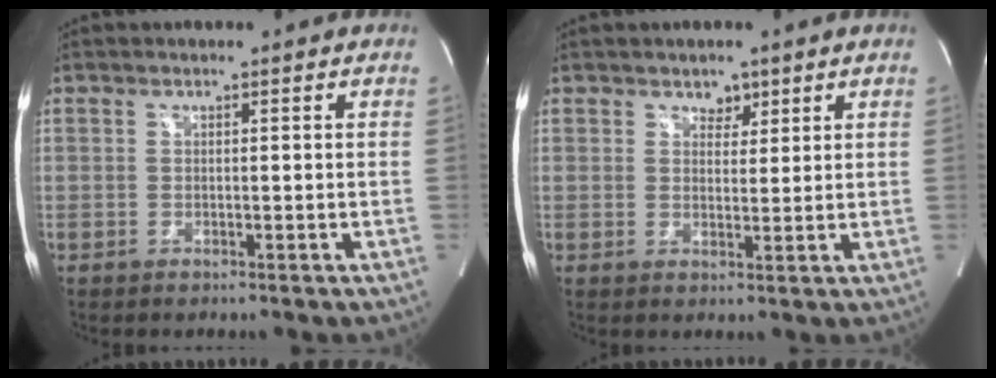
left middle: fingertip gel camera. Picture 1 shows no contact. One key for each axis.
{"total": 2.4, "fx": 1.7, "fy": 1.4, "fz": 0.9, "tx": -0.012, "ty": -0.002, "tz": 0.028}